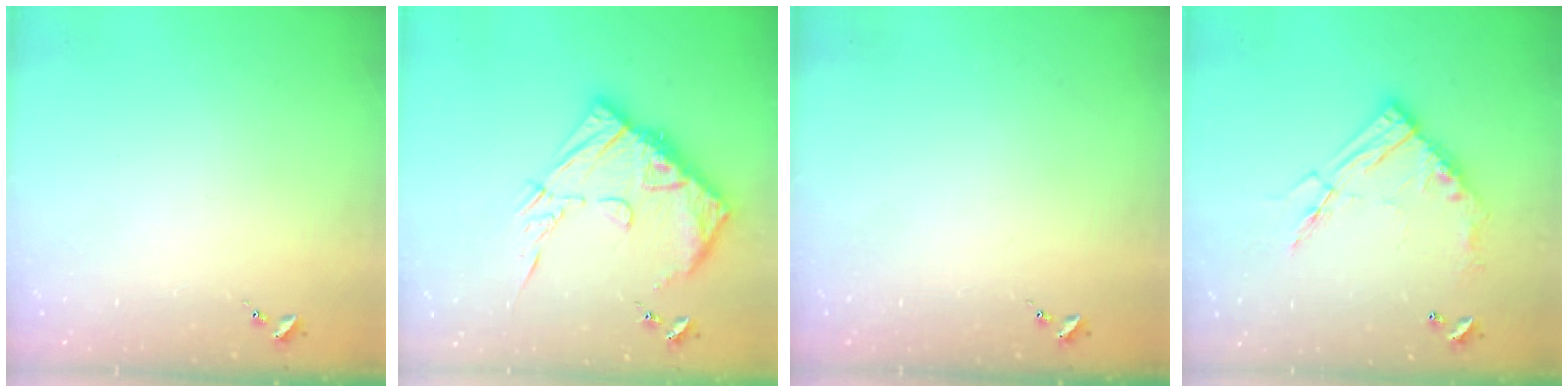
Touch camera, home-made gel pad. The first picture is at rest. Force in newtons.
{"total": 16.8, "press": 16.7, "slide": 1.7}
{"total": 0.0}
{"total": 15.2, "press": 15.1, "slide": 1.7}